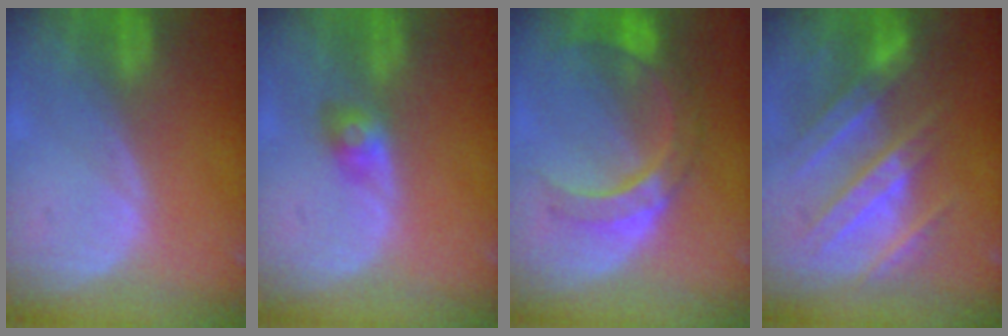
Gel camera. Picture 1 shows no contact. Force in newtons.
{"total": 2.9, "press": 2.7, "slide": 1.0}
{"total": 8.3, "press": 7.9, "slide": 2.5}
{"total": 9.4, "press": 9.3, "slide": 1.6}